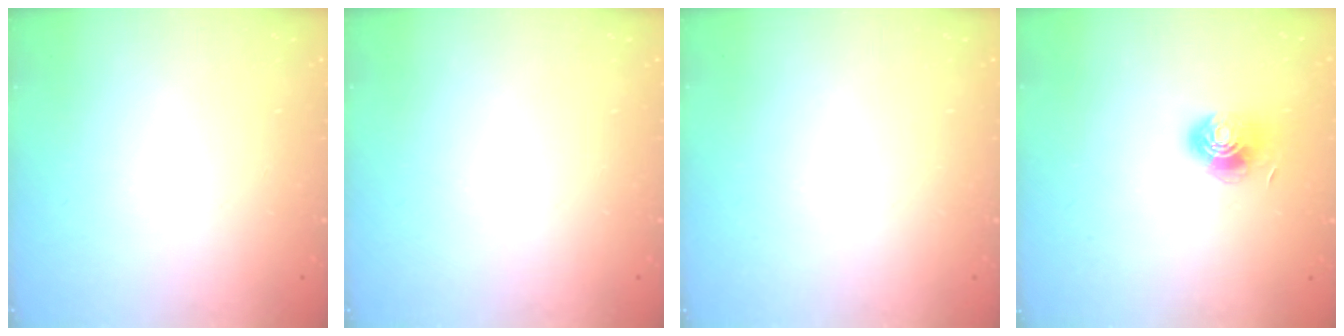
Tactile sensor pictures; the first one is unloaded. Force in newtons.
{"total": 0.0}
{"total": 0.0}
{"total": 7.0, "press": 7.0, "slide": 0.5}